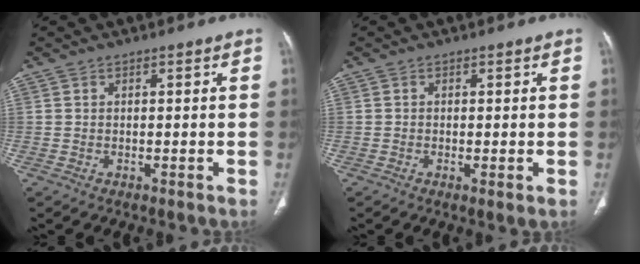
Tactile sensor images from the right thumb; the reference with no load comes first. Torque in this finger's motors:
{"motor_torque": [0.07, 0.06, -0.56, 0.04, -0.02]}